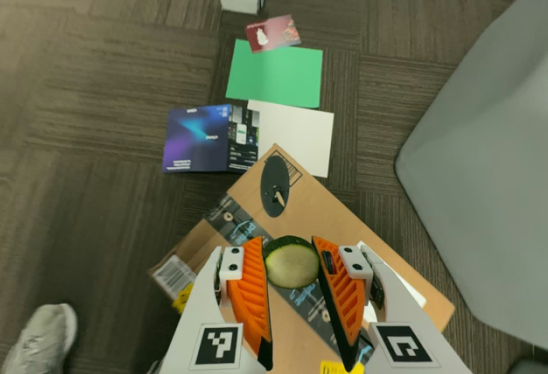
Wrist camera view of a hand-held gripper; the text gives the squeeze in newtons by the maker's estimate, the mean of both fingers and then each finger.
{"total": 10.0, "left": 9.9, "right": 10.1}